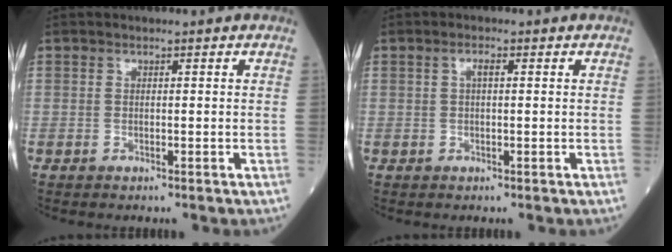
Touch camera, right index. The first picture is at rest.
{"total": 1.4, "force": [0.4, 0.4, 1.3], "torque": [-0.025, 0.004, 0.005]}